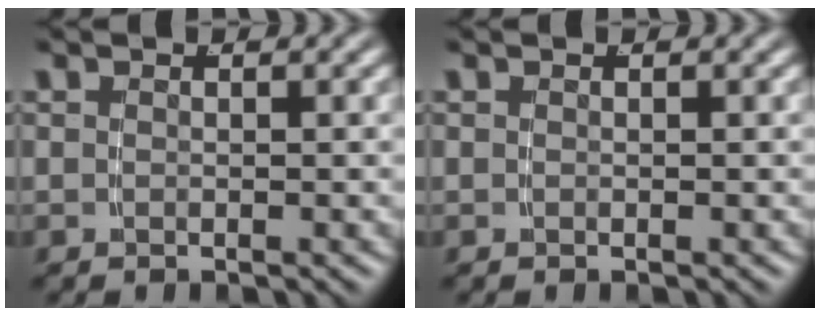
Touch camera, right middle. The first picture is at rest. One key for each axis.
{"total": 0.0}